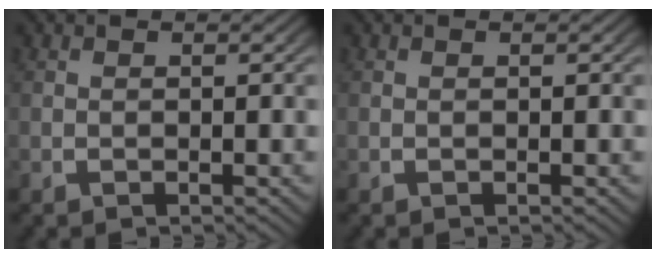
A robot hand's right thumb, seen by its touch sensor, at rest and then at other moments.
{"total": 0.0}